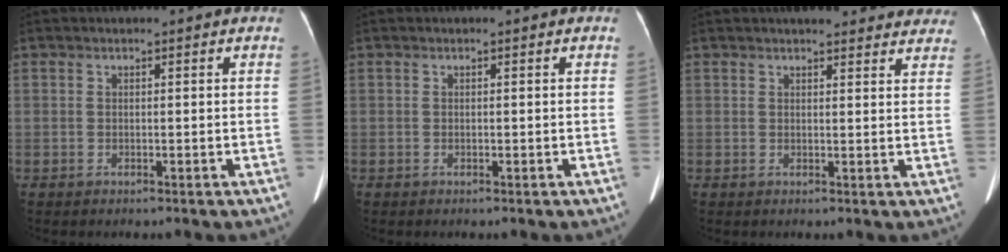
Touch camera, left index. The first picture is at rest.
{"total": 0.0}
{"total": 15.0, "force": [13.6, 3.5, 5.0], "torque": [-0.031, 0.010, 0.146]}